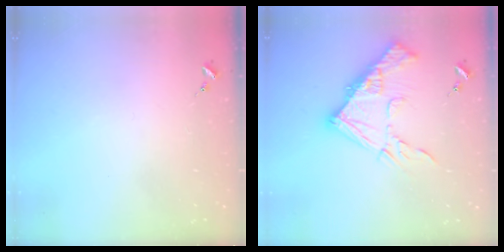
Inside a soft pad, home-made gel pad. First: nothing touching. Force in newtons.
{"total": 16.7, "press": 16.6, "slide": 1.8}